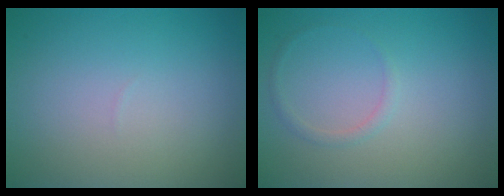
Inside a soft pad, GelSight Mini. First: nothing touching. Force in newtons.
{"total": 0.8, "press": 0.8, "slide": 0.0}